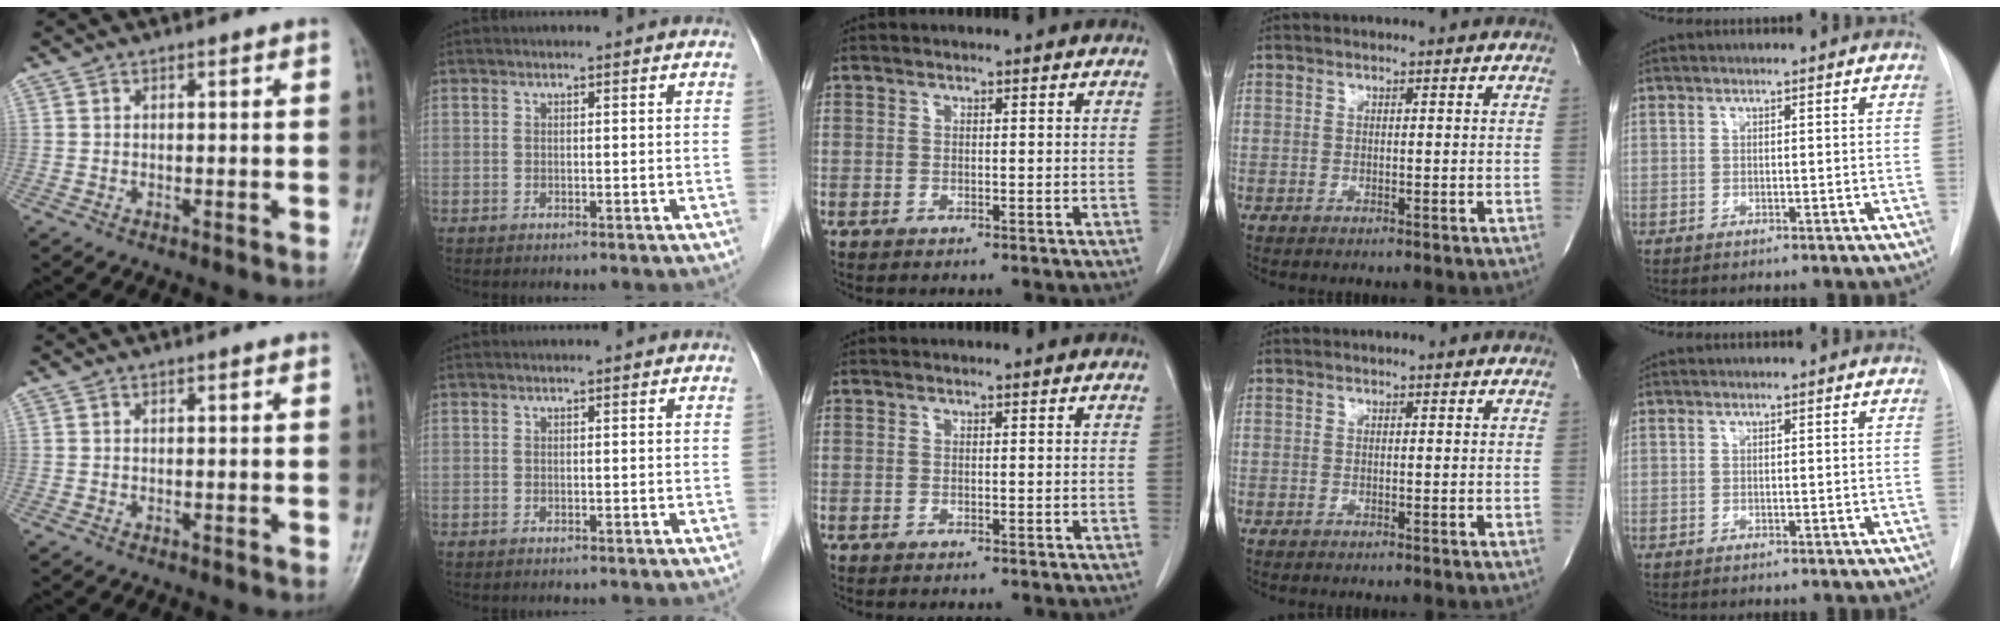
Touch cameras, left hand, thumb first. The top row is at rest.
{}